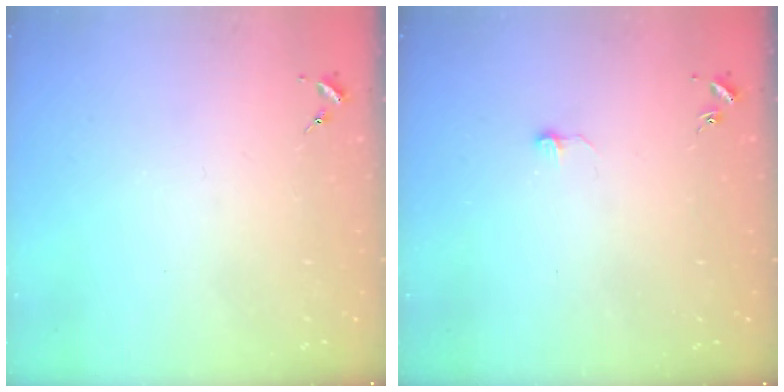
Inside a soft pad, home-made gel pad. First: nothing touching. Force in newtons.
{"total": 4.2, "press": 4.2, "slide": 0.5}